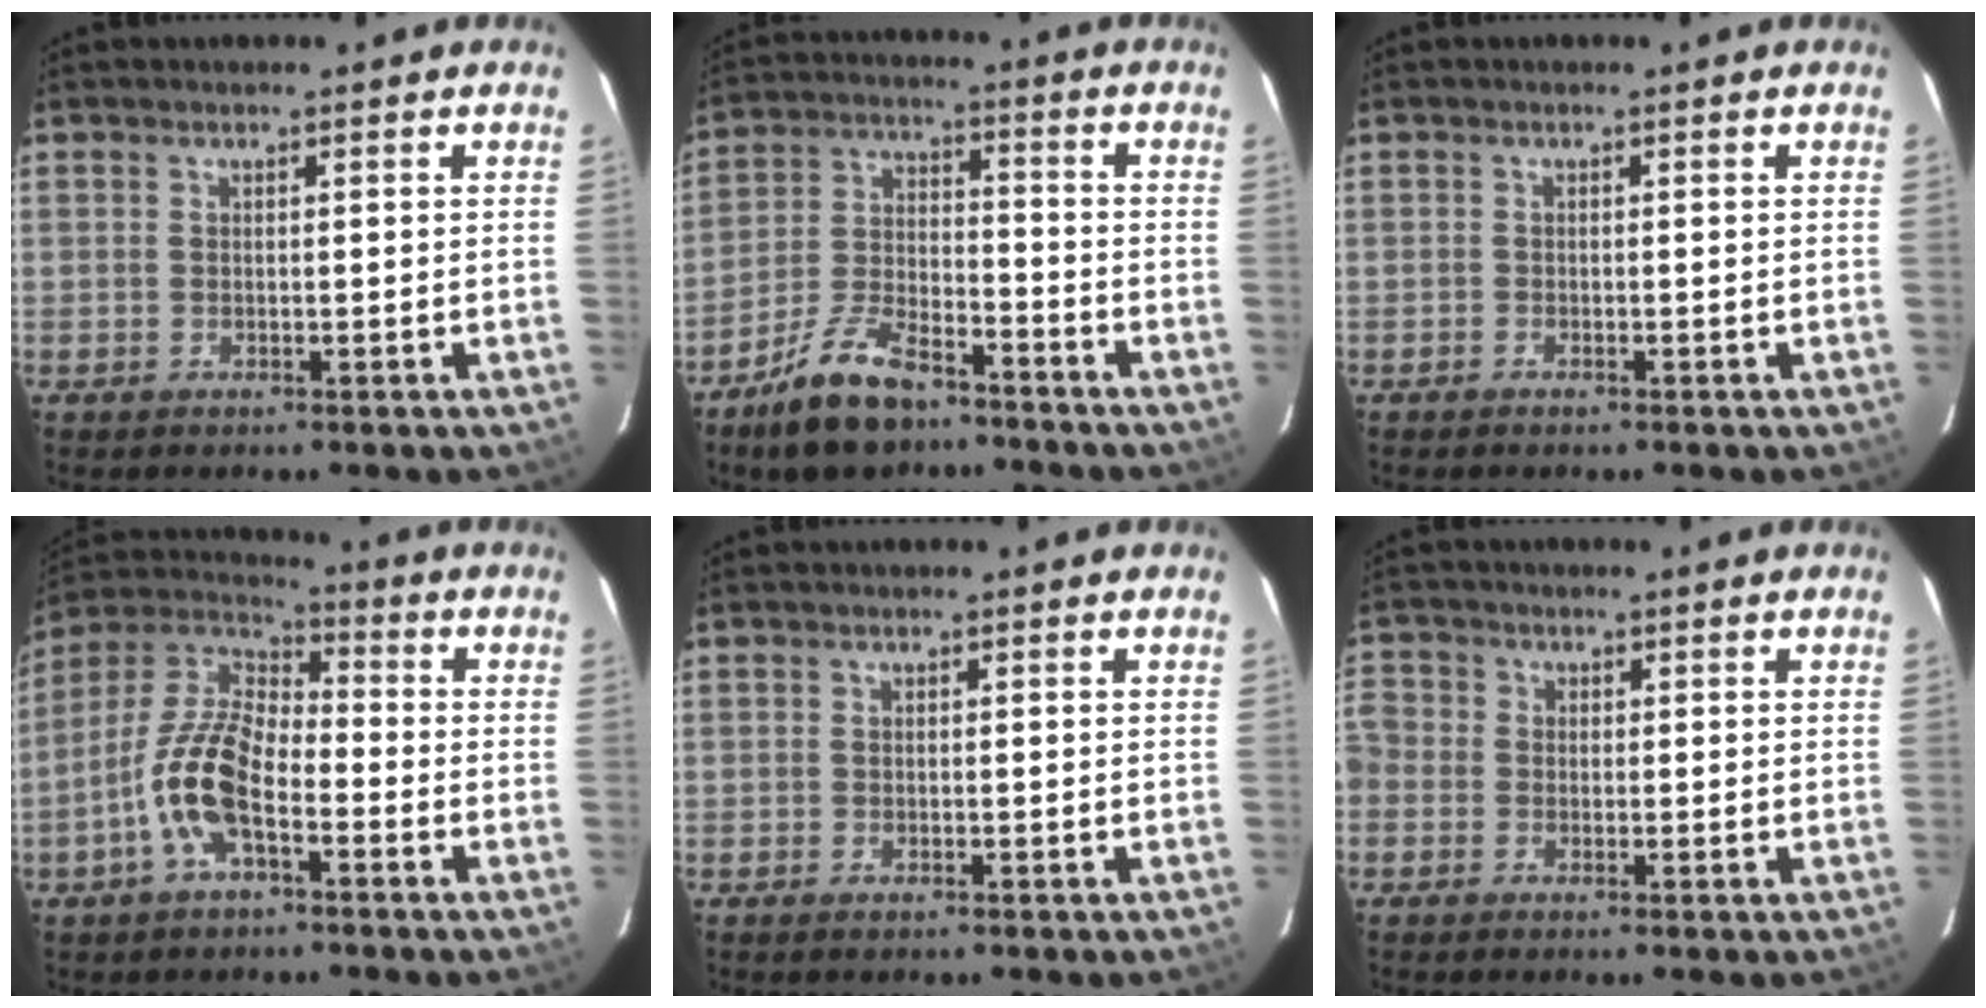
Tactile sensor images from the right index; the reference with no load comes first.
{"total": 11.9, "force": [-8.8, 4.7, 6.6], "torque": [-0.146, 0.002, -0.161]}
{"total": 0.7, "force": [-0.6, 0.3, 0.2], "torque": [-0.006, 0.000, -0.013]}
{"total": 12.4, "force": [-5.0, 5.4, 10.0], "torque": [-0.215, 0.008, -0.103]}
{"total": 0.8, "force": [-0.6, 0.2, 0.4], "torque": [-0.009, -0.001, -0.012]}
{"total": 5.7, "force": [-1.6, 5.2, 1.7], "torque": [-0.050, 0.009, -0.052]}